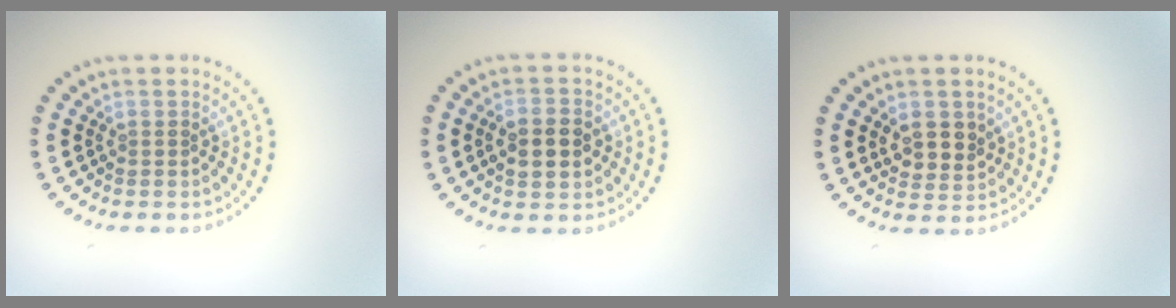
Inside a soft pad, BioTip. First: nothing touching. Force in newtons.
{"total": 4.2, "press": 4.2, "slide": 0.1}
{"total": 2.6, "press": 2.4, "slide": 1.0}